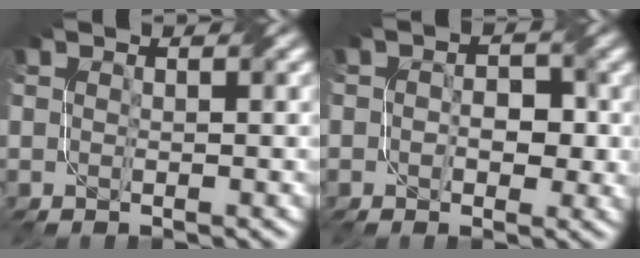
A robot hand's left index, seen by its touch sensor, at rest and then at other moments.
{"total": 3.3, "force": [0.0, 2.3, 2.5], "torque": [-0.019, 0.001, -0.008]}